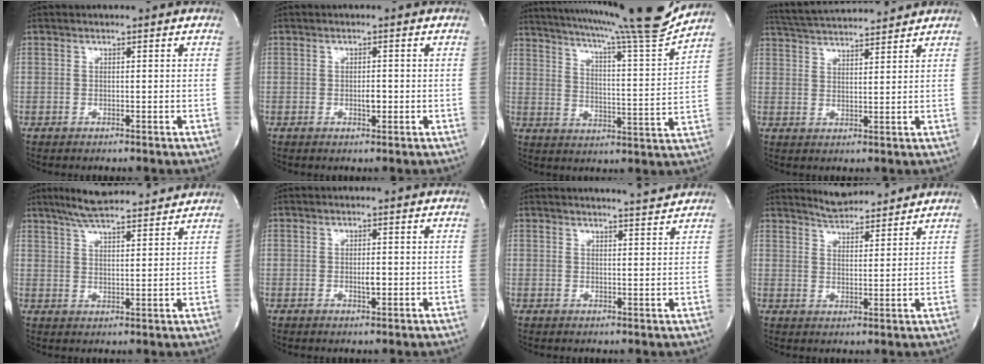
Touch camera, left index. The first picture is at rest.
{"total": 1.5, "force": [-0.5, 0.6, 1.3], "torque": [-0.024, -0.001, -0.005]}
{"total": 19.0, "force": [17.1, -1.4, 8.1], "torque": [-0.141, -0.050, 0.240]}
{"total": 11.8, "force": [11.1, 0.7, 3.9], "torque": [-0.080, 0.023, 0.173]}
{"total": 13.2, "force": [11.7, 1.8, 6.0], "torque": [-0.103, 0.021, 0.174]}
{"total": 1.4, "force": [-0.4, 0.4, 1.3], "torque": [-0.025, -0.002, -0.004]}
{"total": 4.9, "force": [4.8, -0.4, 1.0], "torque": [-0.024, -0.003, 0.054]}
{"total": 6.9, "force": [6.7, 1.0, 1.4], "torque": [-0.033, 0.010, 0.107]}